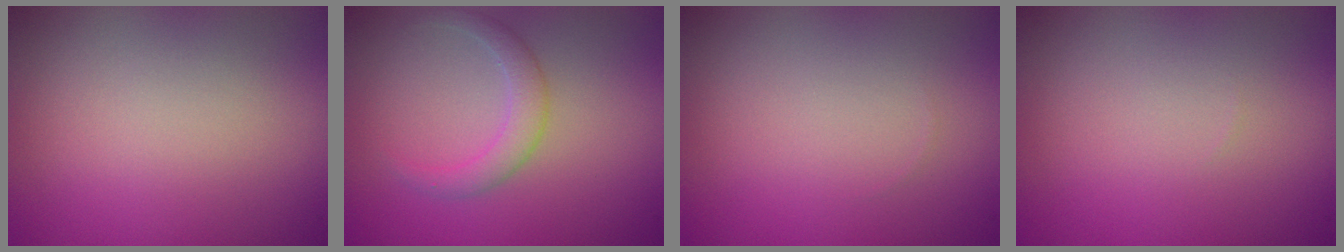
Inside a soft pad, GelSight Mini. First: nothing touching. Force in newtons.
{"total": 2.2, "press": 2.1, "slide": 0.1}
{"total": 0.0}
{"total": 0.0}